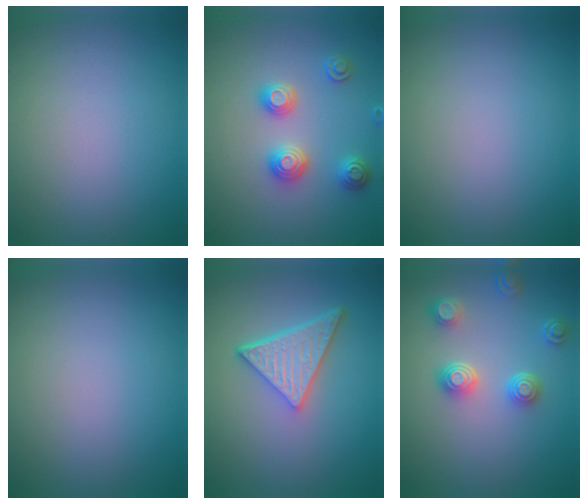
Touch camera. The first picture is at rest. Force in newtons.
{"total": 2.9, "press": 2.9, "slide": 0.2}
{"total": 0.0}
{"total": 0.0}
{"total": 5.4, "press": 3.8, "slide": 3.8}
{"total": 3.9, "press": 3.1, "slide": 2.3}